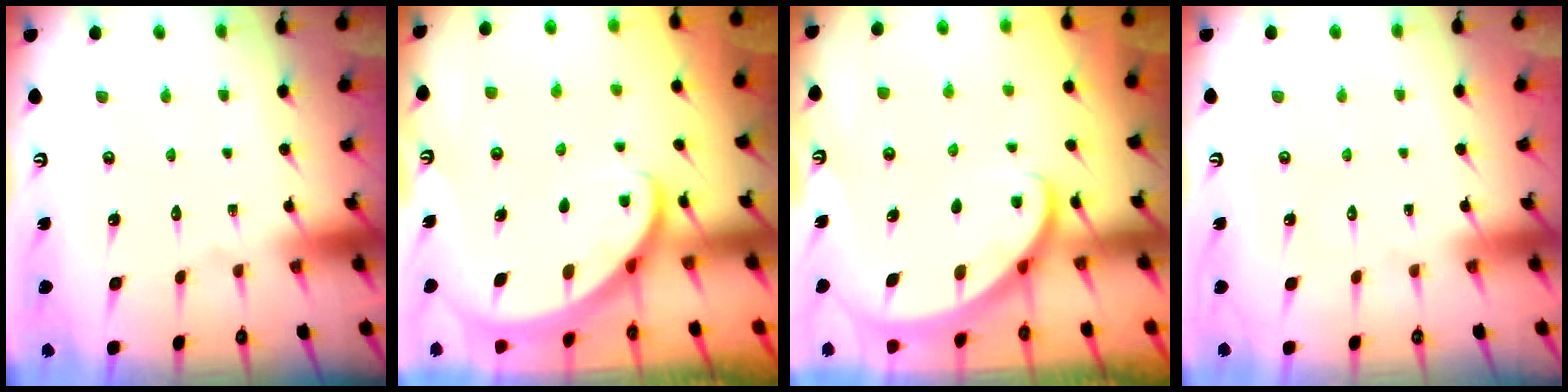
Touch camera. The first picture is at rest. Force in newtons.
{"total": 2.6, "press": 2.6, "slide": 0.2}
{"total": 2.9, "press": 2.9, "slide": 0.2}
{"total": 0.0}